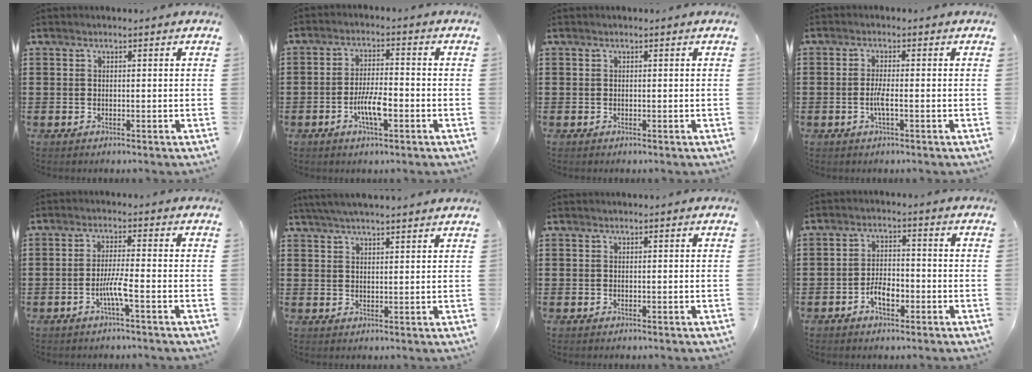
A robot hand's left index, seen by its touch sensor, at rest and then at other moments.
{"total": 5.8, "force": [-2.0, 1.6, 5.2], "torque": [-0.107, 0.000, -0.041]}
{"total": 0.0}
{"total": 2.8, "force": [-0.7, 0.3, 2.7], "torque": [-0.064, -0.006, -0.018]}
{"total": 4.3, "force": [-1.8, 0.1, 3.9], "torque": [-0.074, -0.005, -0.036]}
{"total": 3.5, "force": [3.2, -0.1, 1.3], "torque": [-0.033, -0.001, 0.060]}
{"total": 0.0}
{"total": 4.0, "force": [-1.9, 1.9, 3.0], "torque": [-0.052, 0.007, -0.035]}